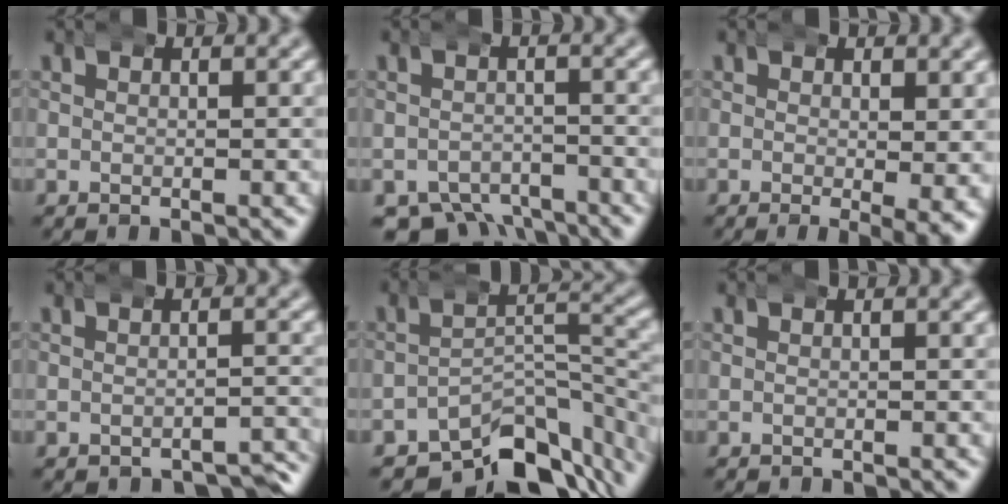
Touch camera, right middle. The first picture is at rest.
{"total": 6.4, "force": [-5.2, 3.2, 1.8], "torque": [-0.021, -0.029, -0.077]}
{"total": 2.8, "force": [-0.7, 0.5, 2.7], "torque": [-0.038, -0.012, -0.009]}
{"total": 2.5, "force": [-2.4, 0.7, 0.3], "torque": [-0.005, -0.002, -0.038]}
{"total": 10.6, "force": [-7.5, 4.9, 5.8], "torque": [-0.051, -0.020, -0.111]}
{"total": 0.0}